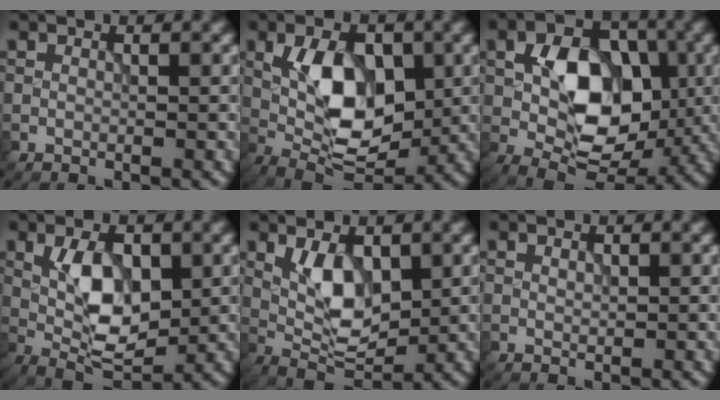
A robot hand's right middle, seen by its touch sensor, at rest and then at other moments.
{"total": 8.2, "force": [0.7, 4.6, 6.7], "torque": [-0.112, -0.003, 0.012]}
{"total": 9.1, "force": [0.1, 6.1, 6.8], "torque": [-0.110, 0.001, 0.004]}
{"total": 6.3, "force": [0.5, 3.1, 5.5], "torque": [-0.097, -0.002, 0.011]}
{"total": 5.2, "force": [1.2, 2.5, 4.3], "torque": [-0.076, -0.003, 0.025]}
{"total": 0.6, "force": [0.3, 0.3, 0.4], "torque": [-0.008, -0.001, 0.007]}